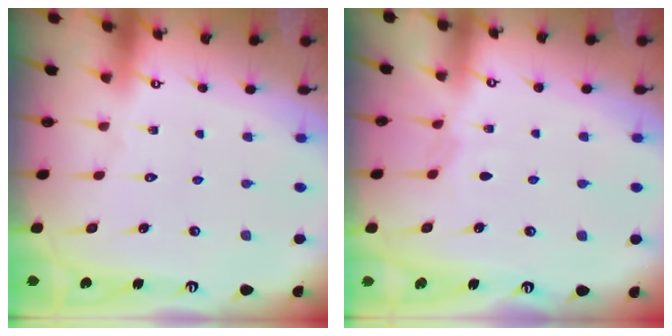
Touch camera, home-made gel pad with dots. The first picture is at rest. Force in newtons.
{"total": 3.4, "press": 3.4, "slide": 0.5}